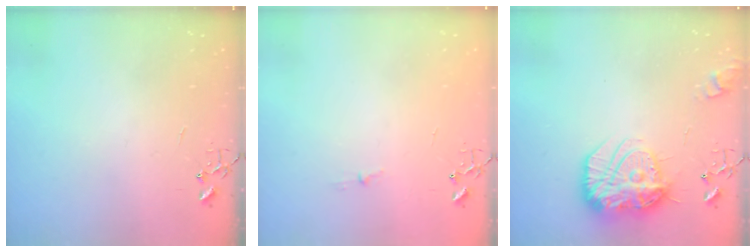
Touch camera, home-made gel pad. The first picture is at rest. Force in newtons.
{"total": 2.9, "press": 2.9, "slide": 0.4}
{"total": 17.9, "press": 17.9, "slide": 1.5}